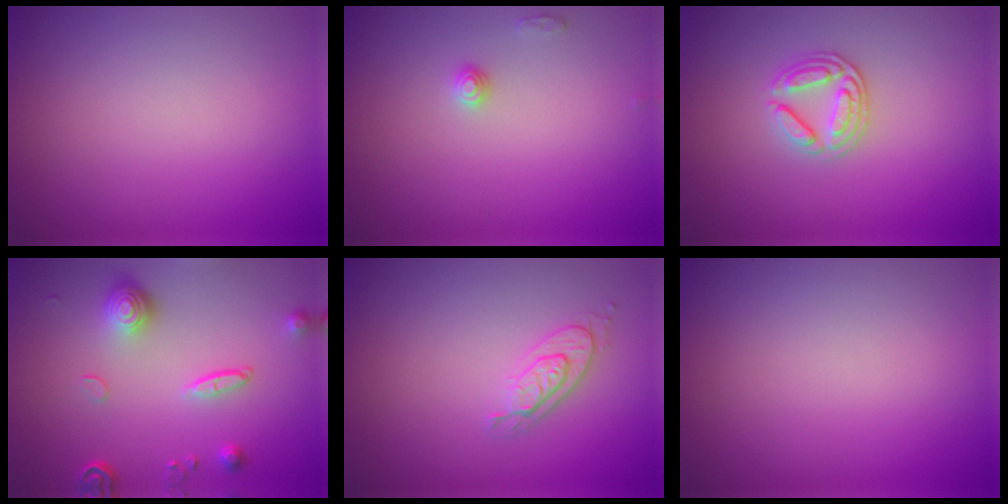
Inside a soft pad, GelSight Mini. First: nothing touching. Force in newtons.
{"total": 1.0, "press": 1.0, "slide": 0.1}
{"total": 2.6, "press": 2.5, "slide": 0.6}
{"total": 4.2, "press": 3.2, "slide": 2.7}
{"total": 2.1, "press": 1.9, "slide": 0.8}
{"total": 0.0}